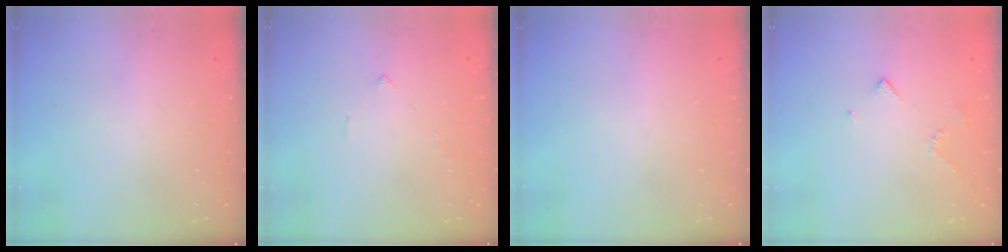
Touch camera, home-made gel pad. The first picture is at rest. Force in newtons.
{"total": 1.4, "press": 1.3, "slide": 0.5}
{"total": 0.0}
{"total": 3.3, "press": 3.2, "slide": 0.7}